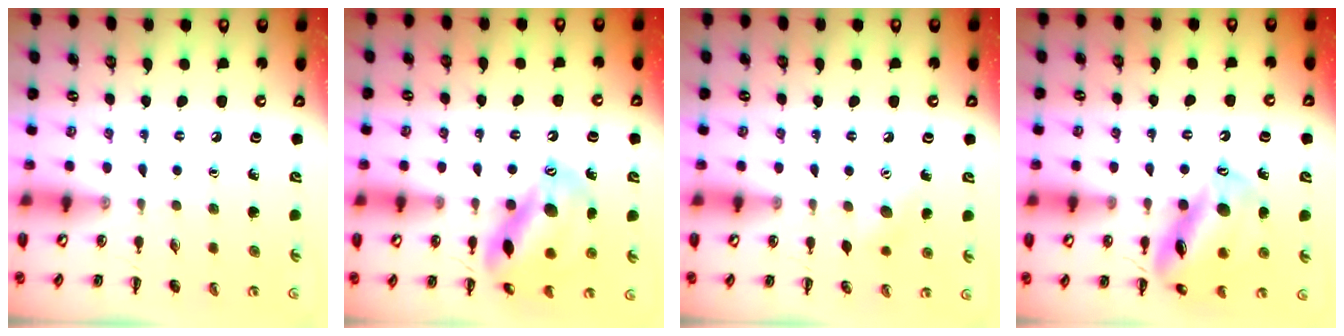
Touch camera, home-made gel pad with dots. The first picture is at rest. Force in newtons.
{"total": 15.6, "press": 15.2, "slide": 3.7}
{"total": 6.2, "press": 6.0, "slide": 1.6}
{"total": 15.8, "press": 15.7, "slide": 1.9}